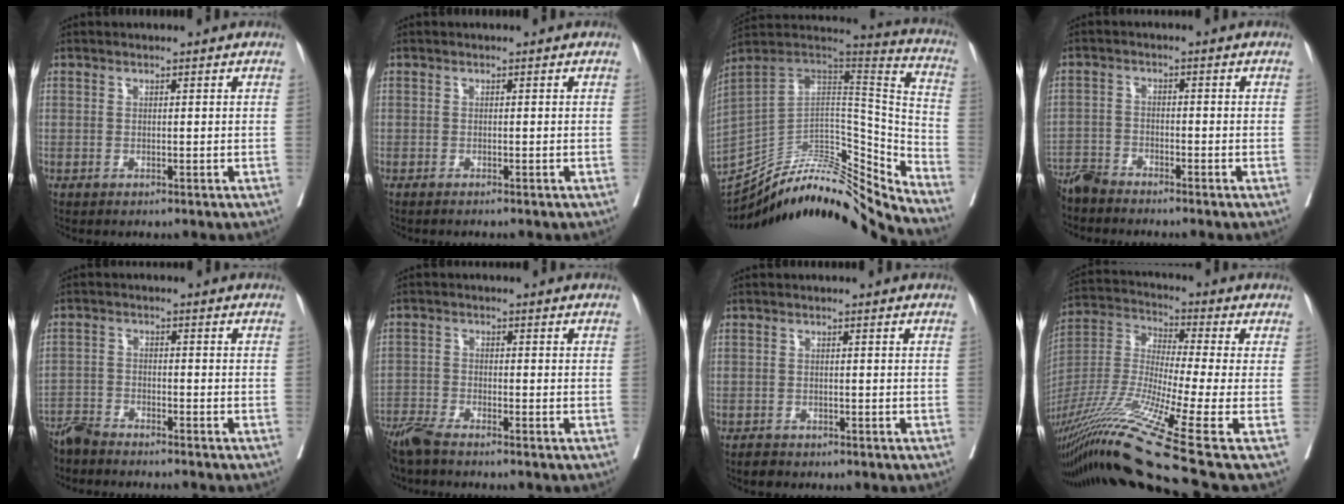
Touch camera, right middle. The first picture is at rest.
{"total": 1.6, "force": [-1.4, -0.1, 0.8], "torque": [-0.010, 0.000, -0.017]}
{"total": 27.5, "force": [-25.5, 2.4, 10.0], "torque": [-0.147, 0.013, -0.397]}
{"total": 4.3, "force": [-4.3, 0.3, 0.6], "torque": [-0.002, -0.015, -0.085]}
{"total": 7.6, "force": [-7.2, 0.8, 2.2], "torque": [-0.030, -0.012, -0.122]}
{"total": 5.9, "force": [-5.2, 0.4, 2.7], "torque": [-0.052, -0.016, -0.101]}
{"total": 1.5, "force": [-1.3, 0.7, 0.3], "torque": [-0.010, -0.001, -0.022]}
{"total": 21.7, "force": [-14.6, -1.7, 15.9], "torque": [-0.330, -0.038, -0.275]}